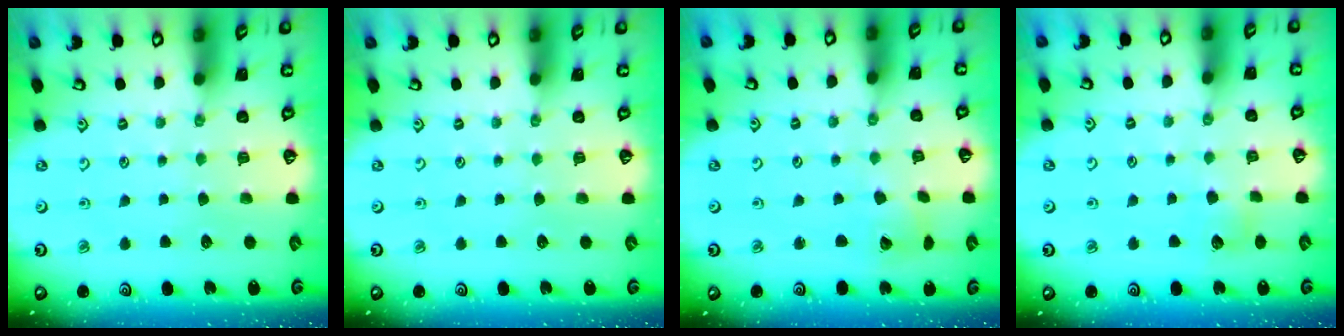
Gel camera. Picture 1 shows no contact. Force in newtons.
{"total": 0.0}
{"total": 4.0, "press": 4.0, "slide": 0.5}
{"total": 5.4, "press": 5.4, "slide": 0.6}